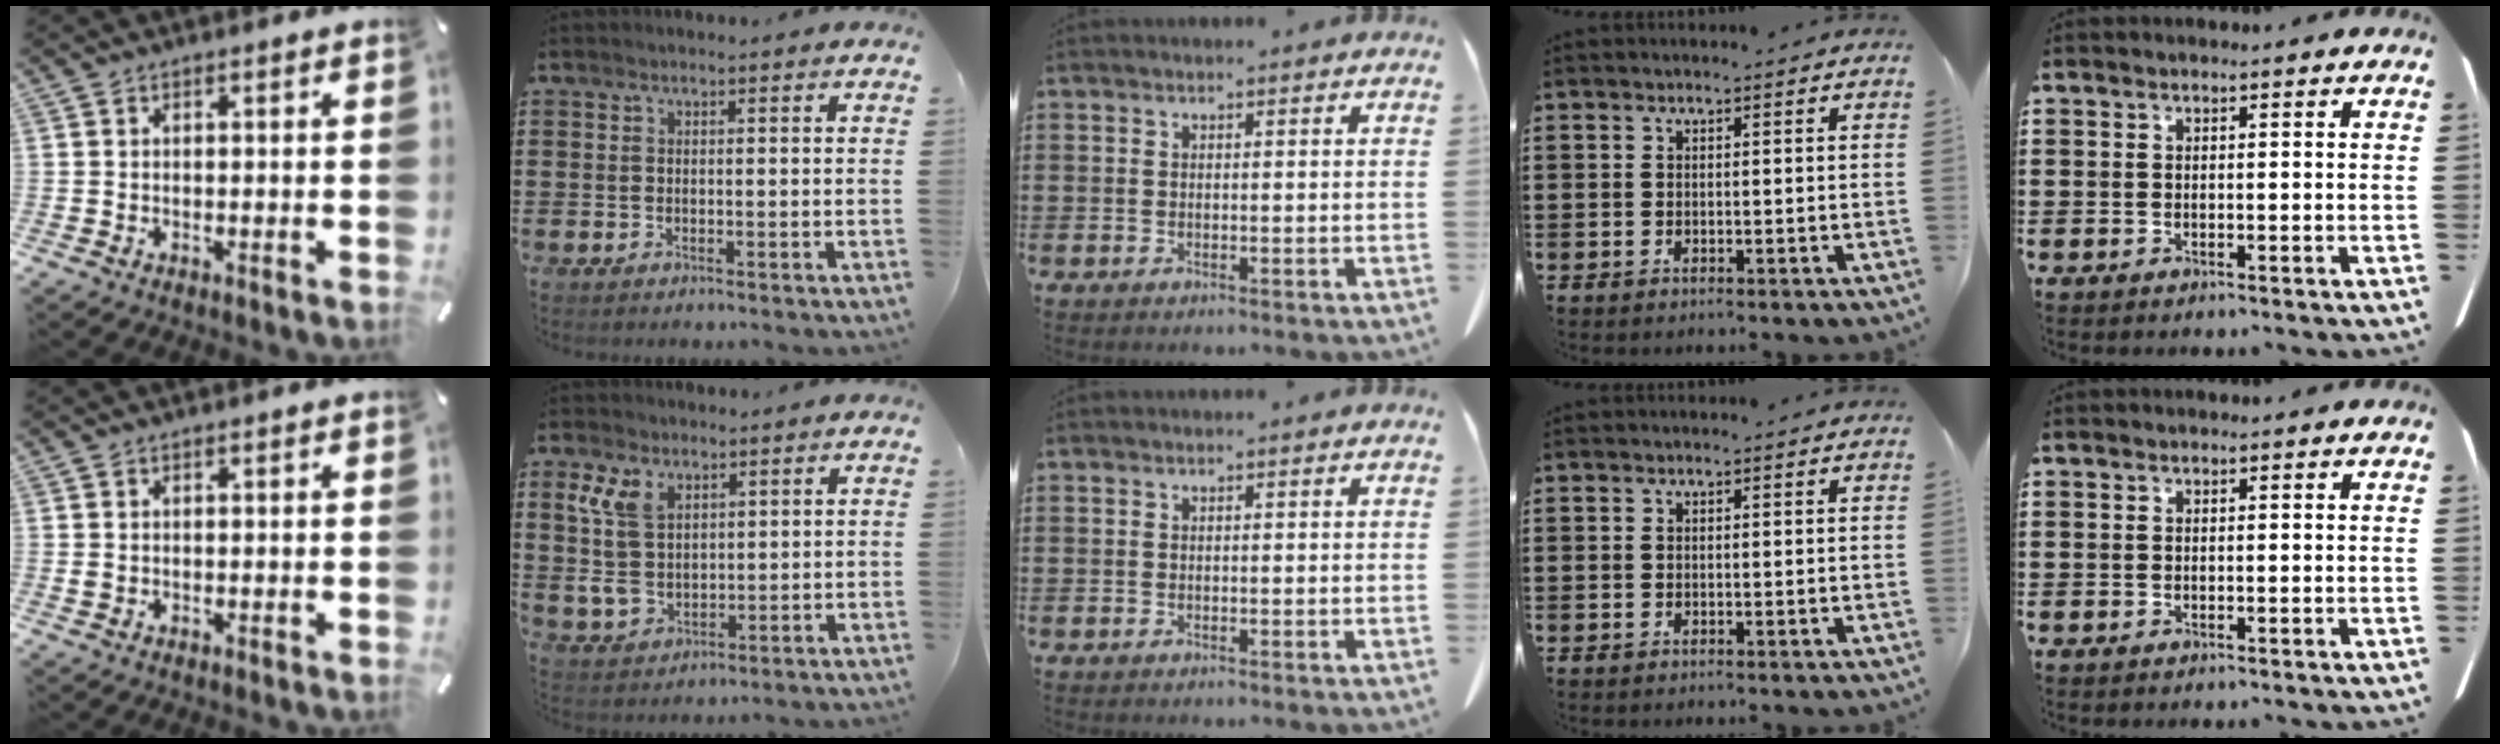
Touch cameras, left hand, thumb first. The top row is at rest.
{"thumb": {"total": 0.8, "force": [-0.1, 0.6, 0.5], "torque": [-0.011, 0.003, -0.002]}, "index": {"total": 7.5, "force": [2.9, 4.9, 4.8], "torque": [-0.130, 0.008, 0.051]}}